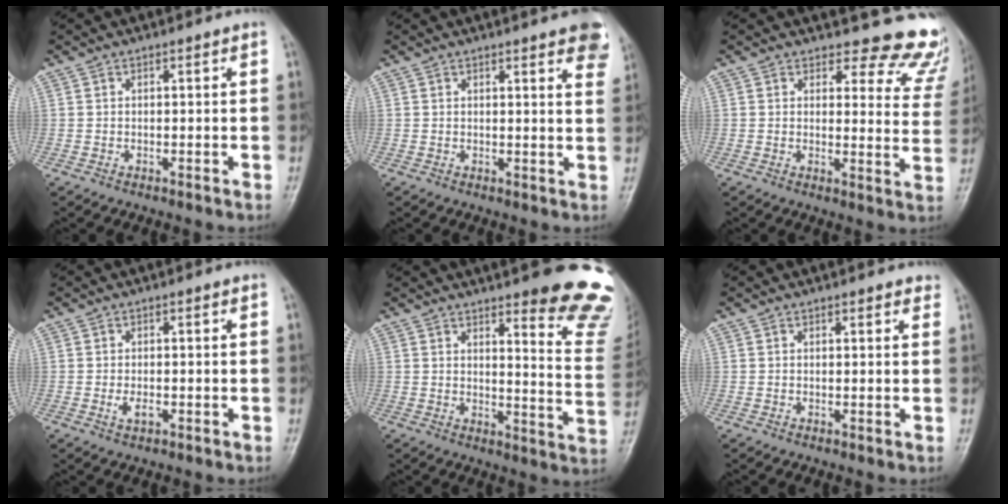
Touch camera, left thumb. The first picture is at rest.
{"total": 9.1, "force": [6.0, 2.0, 6.5], "torque": [-0.057, -0.016, 0.060]}
{"total": 14.2, "force": [13.3, 4.6, 1.3], "torque": [0.043, -0.127, 0.115]}
{"total": 2.0, "force": [-0.5, 1.0, 1.7], "torque": [-0.030, -0.001, -0.008]}
{"total": 18.2, "force": [14.2, 3.2, 11.1], "torque": [-0.102, -0.111, 0.160]}
{"total": 2.0, "force": [1.6, 0.8, 0.9], "torque": [0.005, -0.001, 0.014]}